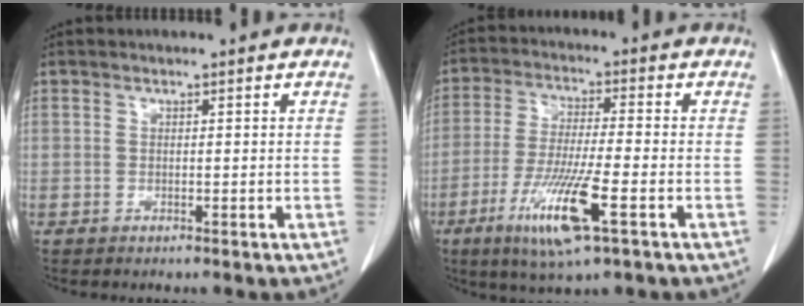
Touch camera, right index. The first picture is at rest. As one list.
[{"total": 11.6, "force": [-5.1, 0.7, 10.4], "torque": [-0.206, -0.026, -0.091]}]